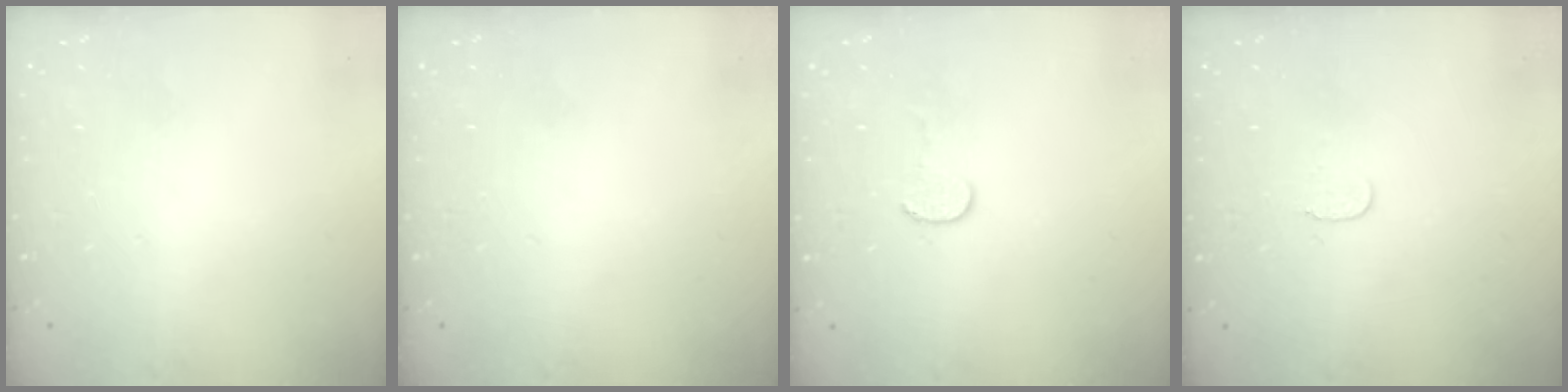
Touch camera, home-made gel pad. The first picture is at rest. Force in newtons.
{"total": 0.0}
{"total": 4.1, "press": 4.1, "slide": 0.4}
{"total": 3.7, "press": 3.7, "slide": 0.3}